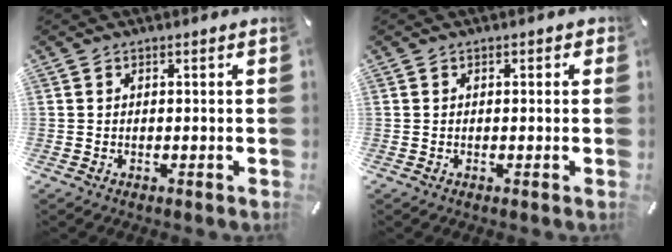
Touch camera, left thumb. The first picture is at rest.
{"total": 0.5, "force": [0.0, 0.5, 0.2], "torque": [0.004, 0.001, -0.004]}